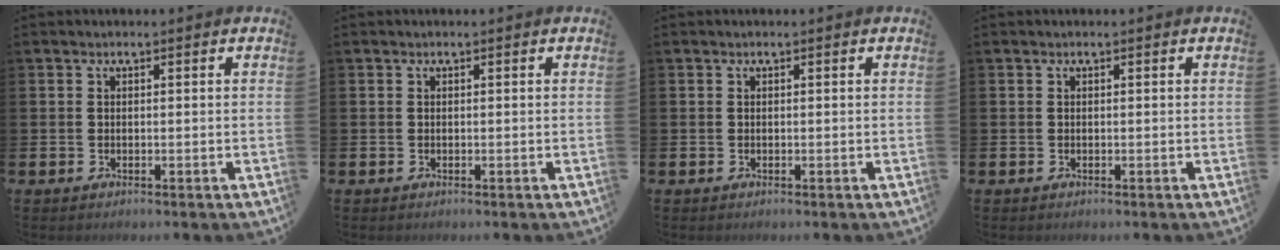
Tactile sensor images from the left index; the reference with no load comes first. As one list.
[{"total": 0.0}, {"total": 0.0}, {"total": 0.0}]